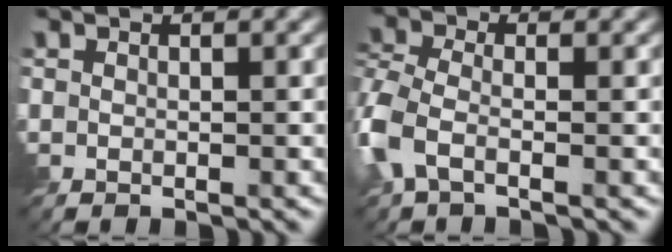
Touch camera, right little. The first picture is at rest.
{"total": 4.2, "force": [-1.6, 2.2, 3.2], "torque": [-0.086, 0.001, -0.049]}